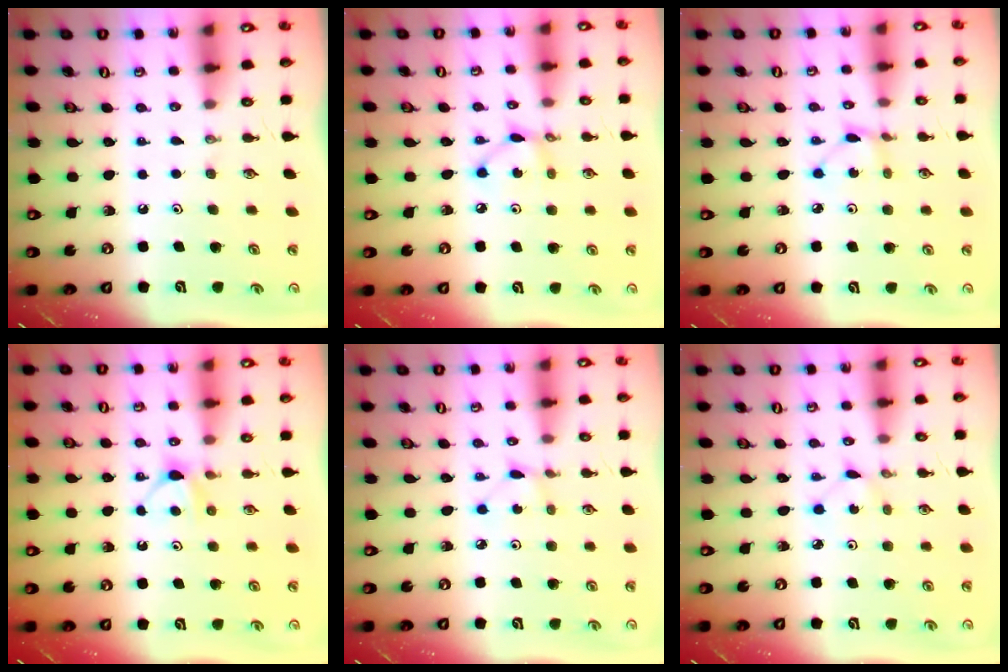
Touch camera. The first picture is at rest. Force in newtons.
{"total": 4.2, "press": 4.2, "slide": 0.1}
{"total": 2.2, "press": 2.2, "slide": 0.3}
{"total": 4.1, "press": 4.1, "slide": 0.5}
{"total": 1.1, "press": 1.1, "slide": 0.1}
{"total": 1.3, "press": 1.2, "slide": 0.1}